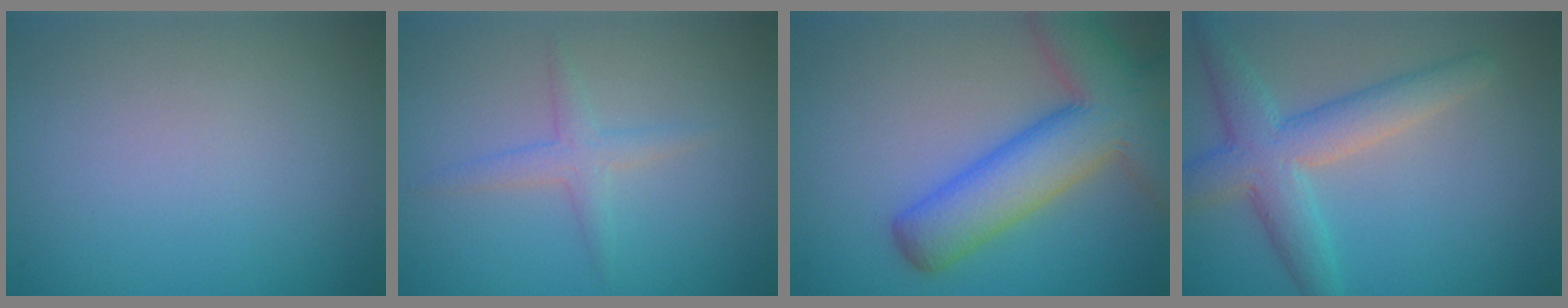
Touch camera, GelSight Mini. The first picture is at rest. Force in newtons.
{"total": 1.8, "press": 1.8, "slide": 0.1}
{"total": 9.2, "press": 9.2, "slide": 0.4}
{"total": 5.2, "press": 5.2, "slide": 0.2}